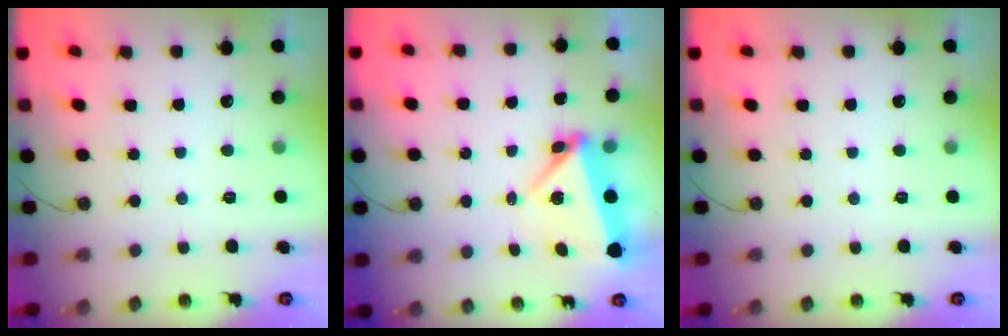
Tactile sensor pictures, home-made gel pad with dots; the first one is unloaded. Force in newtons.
{"total": 5.6, "press": 5.5, "slide": 1.3}
{"total": 0.0}